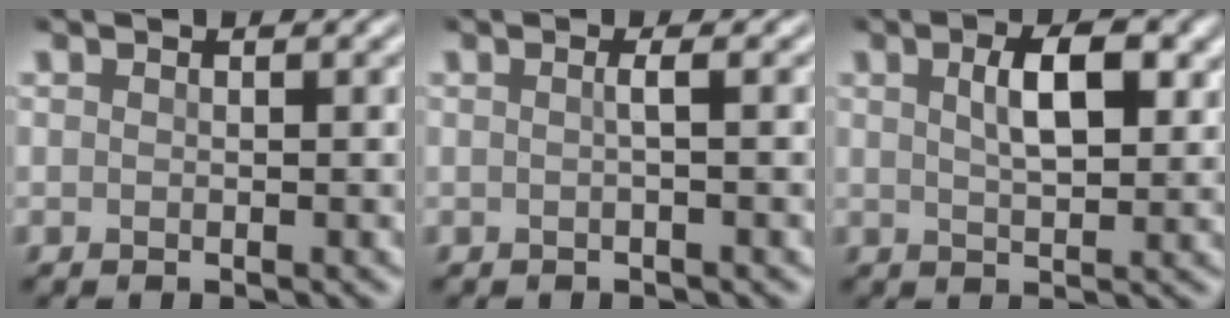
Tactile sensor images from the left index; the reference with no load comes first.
{"total": 1.1, "force": [0.0, 0.3, 1.0], "torque": [-0.015, 0.002, -0.004]}
{"total": 4.4, "force": [1.5, 1.8, 3.8], "torque": [-0.071, 0.006, 0.027]}